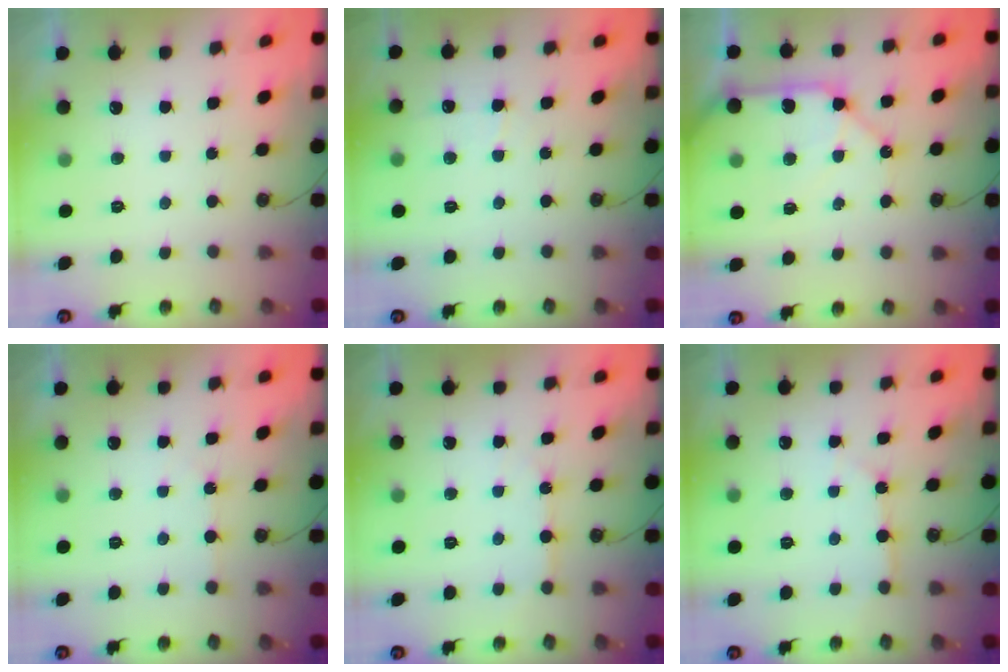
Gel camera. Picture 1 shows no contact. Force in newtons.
{"total": 4.4, "press": 4.4, "slide": 0.7}
{"total": 12.4, "press": 12.3, "slide": 1.6}
{"total": 2.2, "press": 2.2, "slide": 0.4}
{"total": 4.5, "press": 4.4, "slide": 0.6}
{"total": 3.4, "press": 3.4, "slide": 0.2}